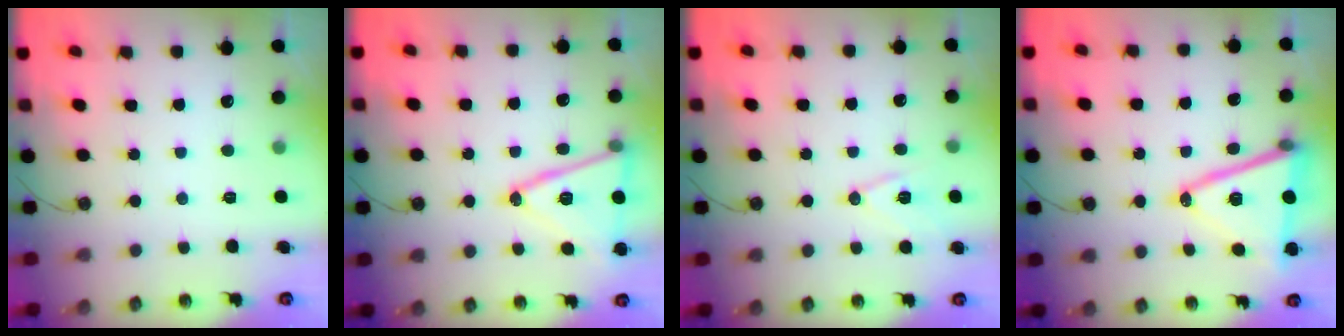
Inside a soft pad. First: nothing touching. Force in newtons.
{"total": 17.0, "press": 16.7, "slide": 3.4}
{"total": 9.2, "press": 8.5, "slide": 3.6}
{"total": 17.0, "press": 16.5, "slide": 3.9}